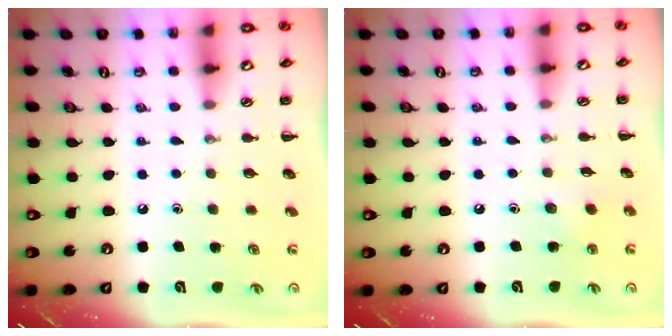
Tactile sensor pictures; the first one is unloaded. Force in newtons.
{"total": 4.0, "press": 3.8, "slide": 1.1}